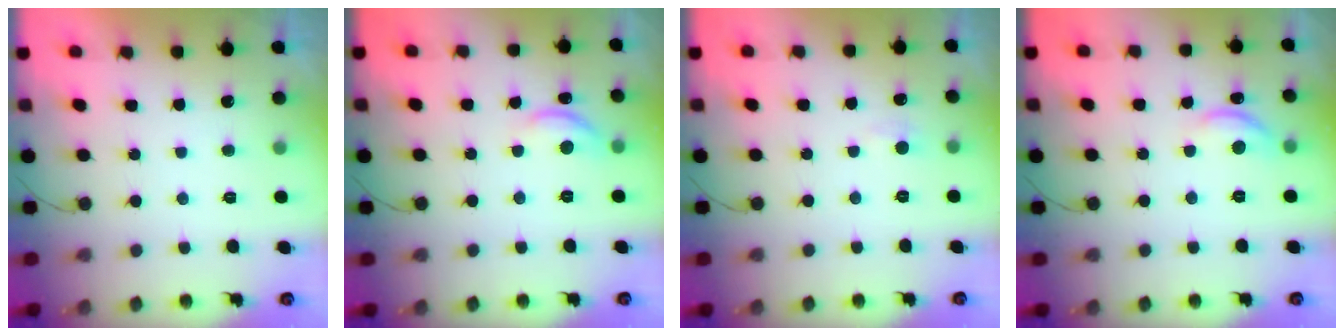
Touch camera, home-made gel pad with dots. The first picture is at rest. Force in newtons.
{"total": 10.1, "press": 10.0, "slide": 0.8}
{"total": 3.5, "press": 3.4, "slide": 0.5}
{"total": 10.1, "press": 10.0, "slide": 0.8}